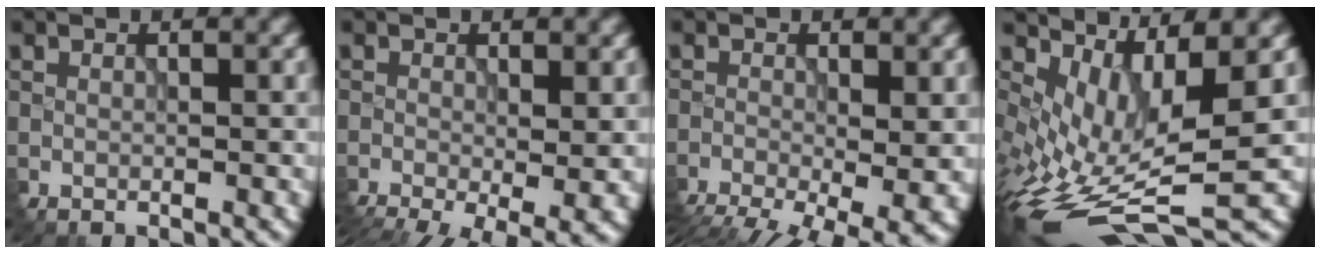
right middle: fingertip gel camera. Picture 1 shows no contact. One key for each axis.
{"total": 7.5, "fx": -3.4, "fy": 3.0, "fz": 6.0, "tx": -0.091, "ty": -0.022, "tz": -0.029}
{"total": 9.7, "fx": -5.4, "fy": 4.4, "fz": 6.9, "tx": -0.106, "ty": -0.022, "tz": -0.049}
{"total": 7.9, "fx": -1.6, "fy": 3.3, "fz": 6.9, "tx": -0.149, "ty": -0.032, "tz": -0.011}